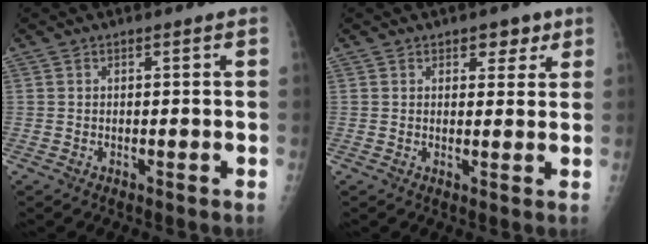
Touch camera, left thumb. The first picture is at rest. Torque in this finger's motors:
{"motor_torque": [0.21, 0.29, 0.19, -0.12, -0.01]}